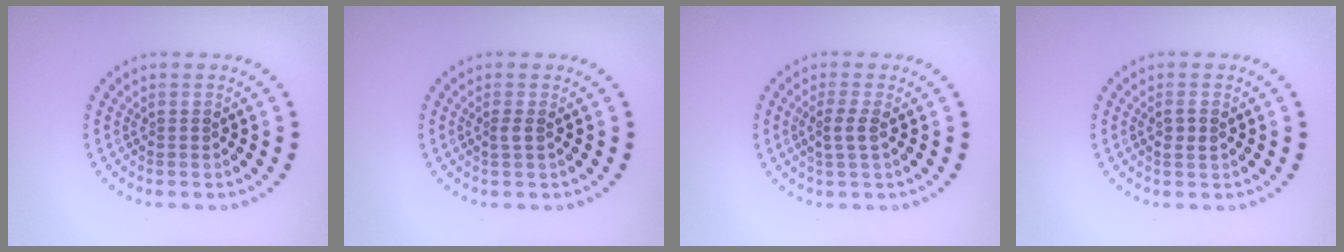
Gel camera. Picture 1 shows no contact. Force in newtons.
{"total": 0.8, "press": 0.5, "slide": 0.6}
{"total": 1.8, "press": 1.6, "slide": 0.7}
{"total": 1.2, "press": 1.2, "slide": 0.3}